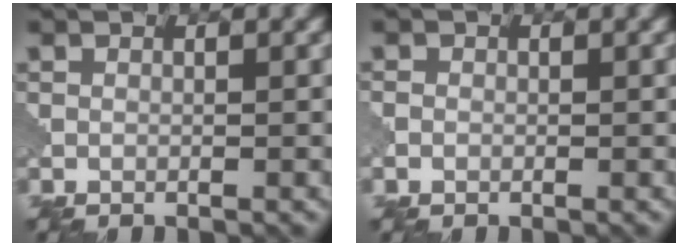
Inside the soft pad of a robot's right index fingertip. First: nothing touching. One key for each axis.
{"total": 0.7, "fx": -0.3, "fy": 0.6, "fz": 0.2, "tx": 0.001, "ty": -0.004, "tz": -0.005}